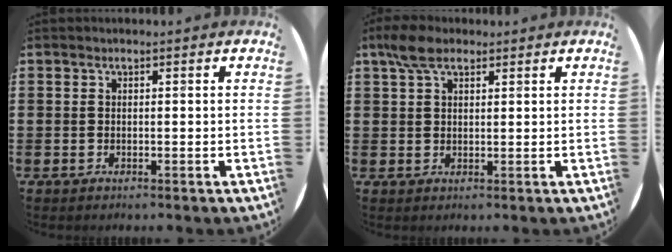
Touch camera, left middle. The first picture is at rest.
{"total": 3.9, "force": [2.7, 1.8, 2.2], "torque": [-0.040, 0.005, 0.048]}